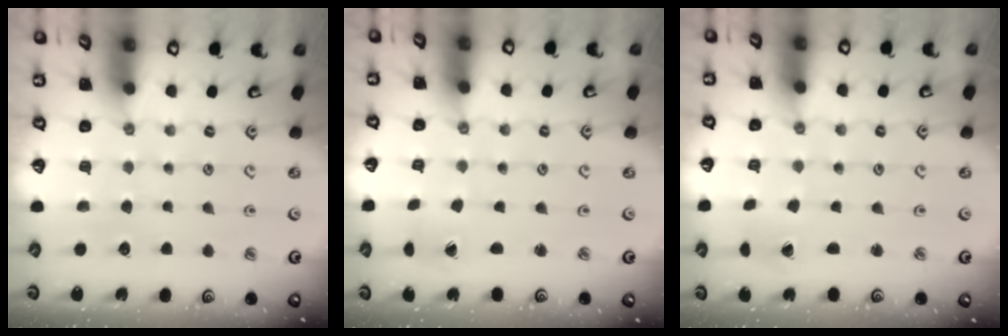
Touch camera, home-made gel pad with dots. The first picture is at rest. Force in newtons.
{"total": 0.5, "press": 0.5, "slide": 0.1}
{"total": 0.7, "press": 0.7, "slide": 0.1}